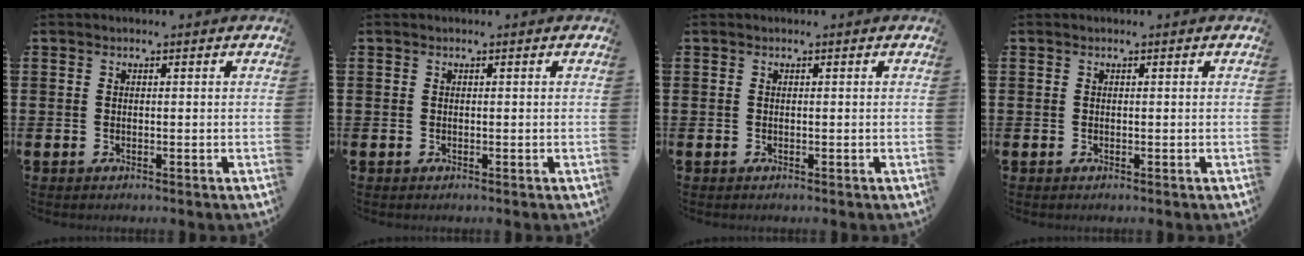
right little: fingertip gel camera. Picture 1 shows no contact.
{"total": 0.0}
{"total": 0.0}
{"total": 0.0}